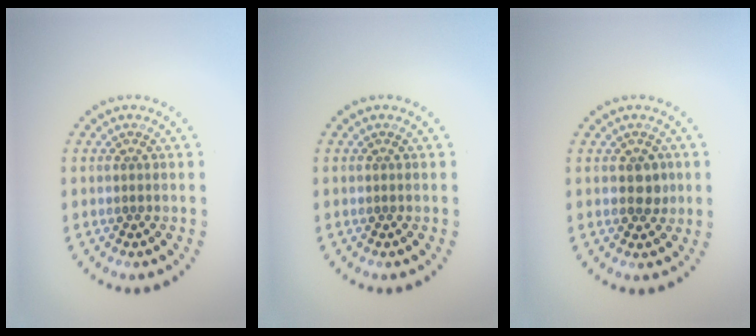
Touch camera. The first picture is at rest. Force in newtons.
{"total": 0.0}
{"total": 1.9, "press": 1.8, "slide": 0.3}